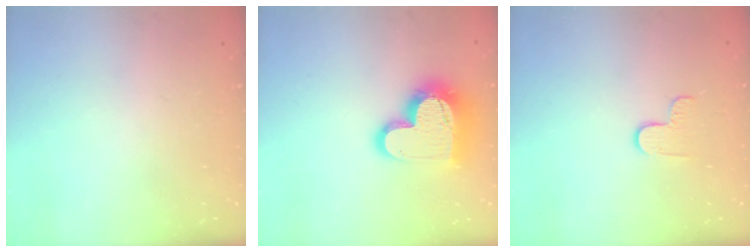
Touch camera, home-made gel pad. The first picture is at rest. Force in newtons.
{"total": 17.1, "press": 17.0, "slide": 1.4}
{"total": 3.8, "press": 3.8, "slide": 0.4}